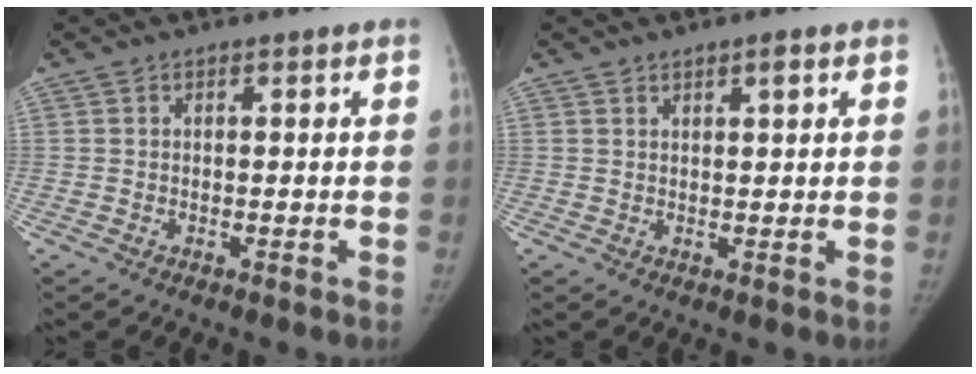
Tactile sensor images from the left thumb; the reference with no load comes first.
{"total": 1.4, "force": [1.0, 0.4, 0.9], "torque": [-0.009, -0.005, 0.015]}